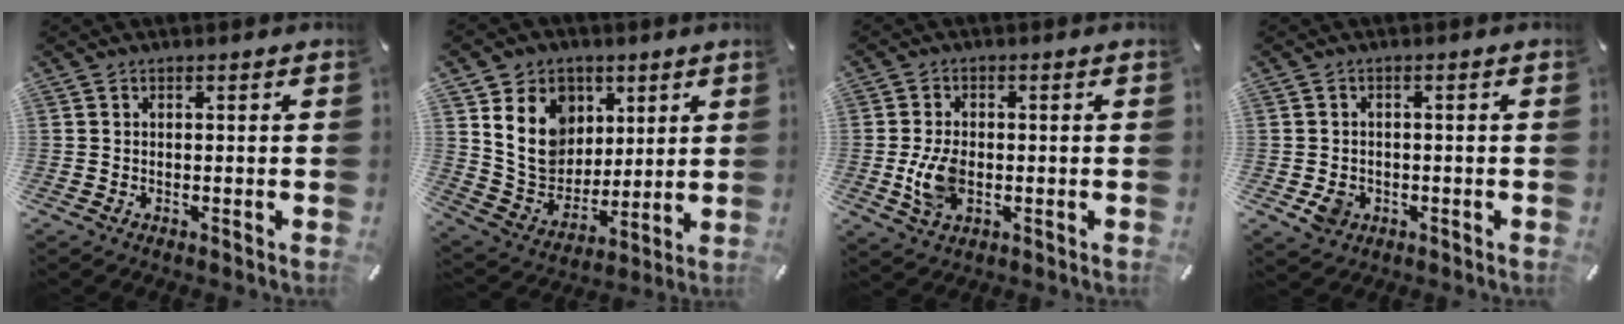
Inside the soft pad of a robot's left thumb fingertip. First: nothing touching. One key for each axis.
{"total": 15.1, "fx": 4.9, "fy": 12.9, "fz": 6.3, "tx": -0.120, "ty": -0.013, "tz": 0.101}
{"total": 7.3, "fx": -1.0, "fy": 4.6, "fz": 5.6, "tx": -0.119, "ty": -0.006, "tz": -0.019}
{"total": 4.0, "fx": -1.3, "fy": 3.3, "fz": 1.9, "tx": -0.044, "ty": 0.000, "tz": -0.024}